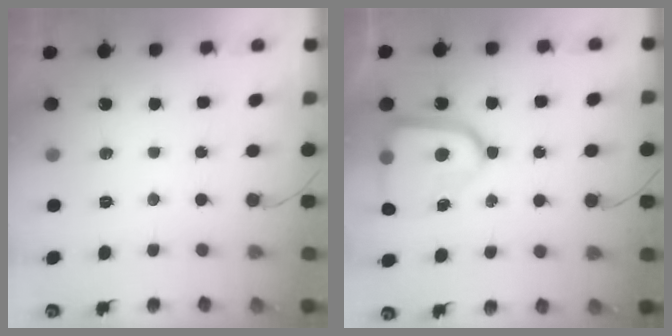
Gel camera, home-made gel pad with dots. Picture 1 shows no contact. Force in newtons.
{"total": 16.8, "press": 16.7, "slide": 1.6}